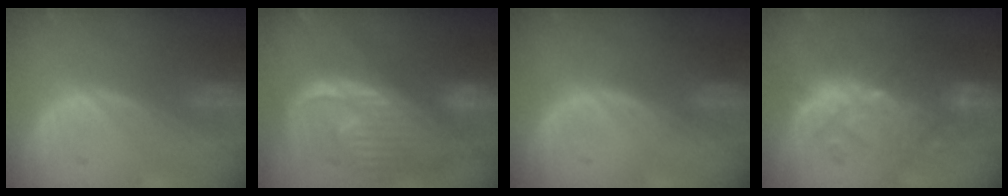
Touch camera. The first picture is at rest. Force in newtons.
{"total": 12.8, "press": 10.9, "slide": 6.6}
{"total": 0.0}
{"total": 9.4, "press": 9.2, "slide": 1.9}